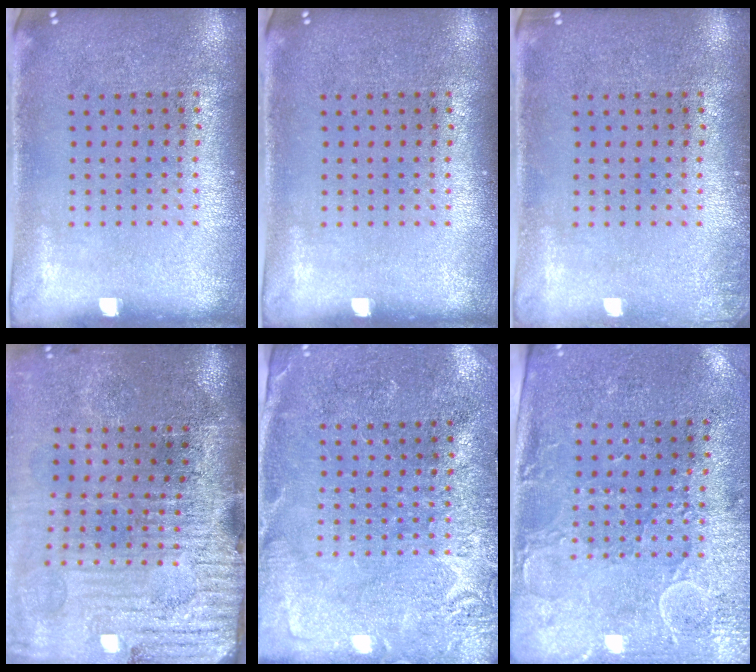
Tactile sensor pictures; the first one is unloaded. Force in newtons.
{"total": 0.0}
{"total": 0.7, "press": 0.6, "slide": 0.2}
{"total": 4.9, "press": 4.1, "slide": 2.6}
{"total": 2.8, "press": 2.7, "slide": 0.5}
{"total": 2.9, "press": 2.4, "slide": 1.7}